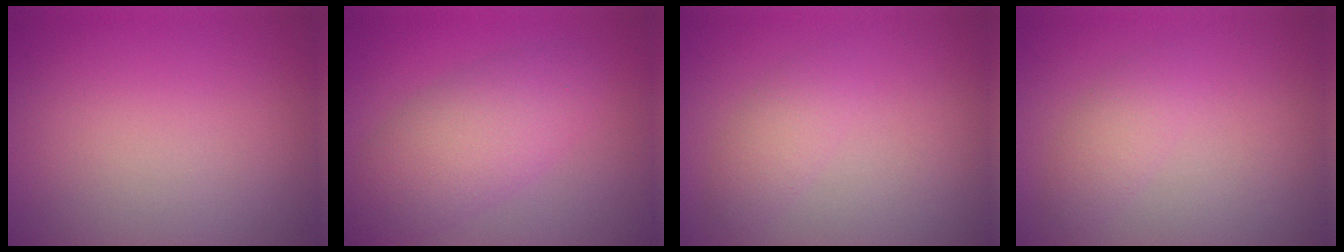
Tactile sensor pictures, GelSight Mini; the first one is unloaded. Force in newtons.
{"total": 5.4, "press": 5.4, "slide": 0.1}
{"total": 1.8, "press": 1.8, "slide": 0.1}
{"total": 1.8, "press": 1.8, "slide": 0.1}